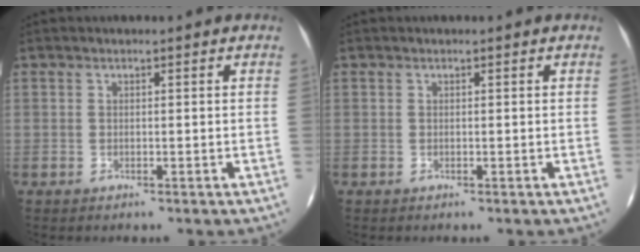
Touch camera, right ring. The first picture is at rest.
{"total": 0.0}